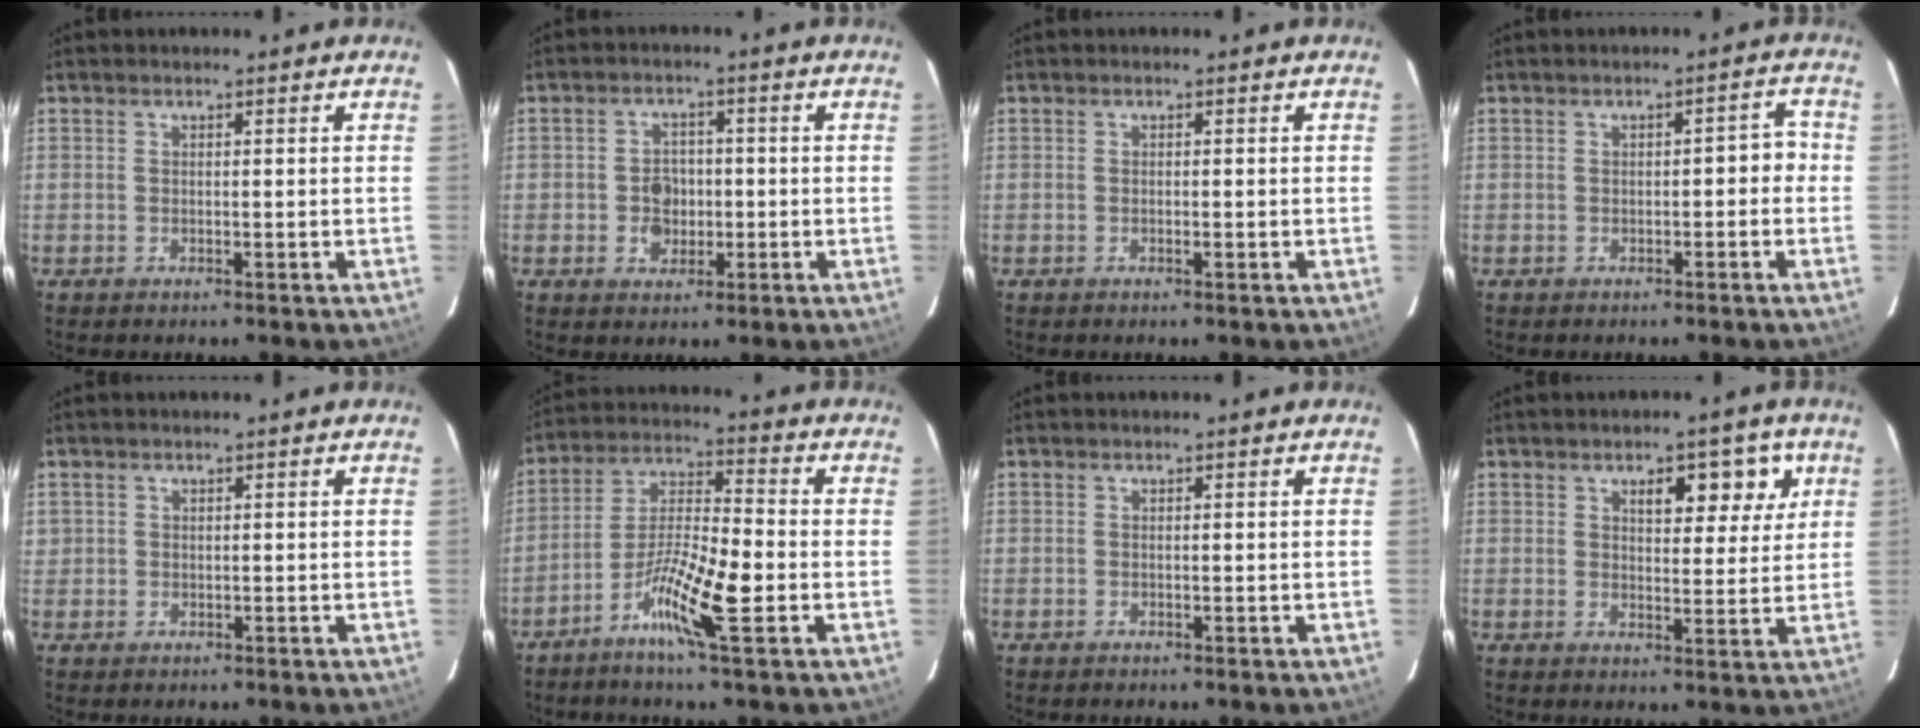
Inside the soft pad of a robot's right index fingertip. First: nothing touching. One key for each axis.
{"total": 4.3, "fx": -0.7, "fy": 3.4, "fz": 2.5, "tx": -0.042, "ty": 0.007, "tz": -0.009}
{"total": 0.5, "fx": -0.2, "fy": 0.0, "fz": 0.5, "tx": -0.007, "ty": 0.000, "tz": -0.003}
{"total": 2.8, "fx": -0.6, "fy": 1.2, "fz": 2.5, "tx": -0.026, "ty": 0.019, "tz": -0.008}
{"total": 0.9, "fx": 0.3, "fy": 0.8, "fz": 0.1, "tx": 0.006, "ty": 0.007, "tz": 0.003}
{"total": 11.1, "fx": -4.8, "fy": 0.7, "fz": 10.0, "tx": -0.187, "ty": -0.003, "tz": -0.093}
{"total": 0.0}
{"total": 6.7, "fx": 3.2, "fy": 3.1, "fz": 4.9, "tx": -0.057, "ty": 0.010, "tz": 0.044}